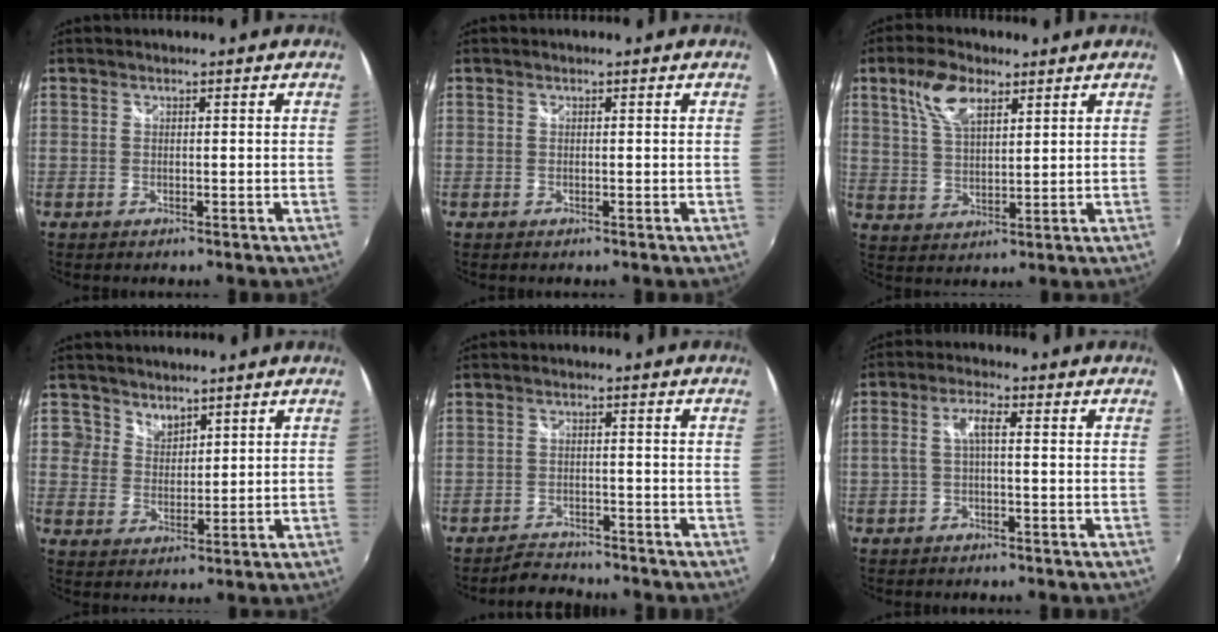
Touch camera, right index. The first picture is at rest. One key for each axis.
{"total": 0.0}
{"total": 8.3, "fx": 4.6, "fy": 3.9, "fz": 5.7, "tx": -0.113, "ty": 0.015, "tz": 0.090}
{"total": 4.6, "fx": 3.1, "fy": 3.4, "fz": 0.3, "tx": 0.006, "ty": 0.009, "tz": 0.057}
{"total": 4.5, "fx": -4.3, "fy": 1.2, "fz": 0.3, "tx": -0.026, "ty": 0.001, "tz": -0.073}
{"total": 3.9, "fx": -0.2, "fy": 1.0, "fz": 3.8, "tx": -0.076, "ty": 0.011, "tz": -0.001}